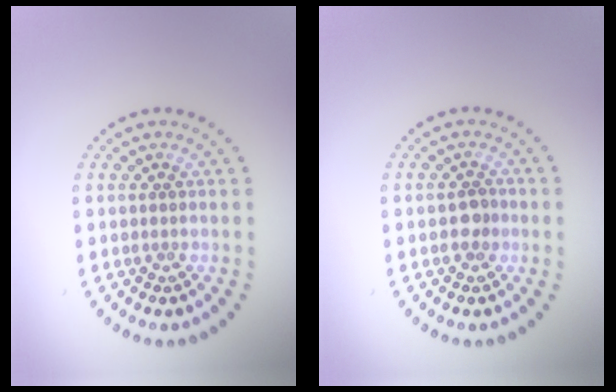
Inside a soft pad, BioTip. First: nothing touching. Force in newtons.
{"total": 1.5, "press": 1.4, "slide": 0.3}